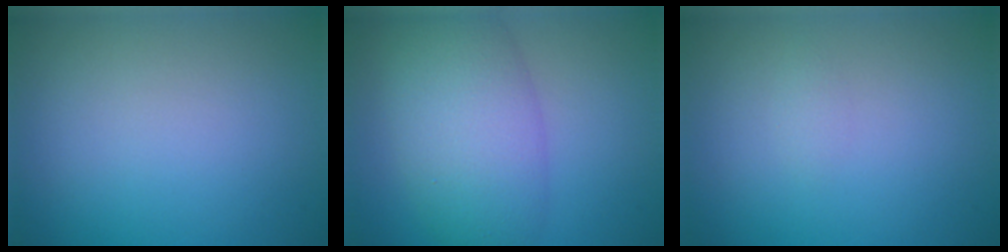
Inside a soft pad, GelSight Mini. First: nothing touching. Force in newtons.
{"total": 7.4, "press": 7.4, "slide": 0.2}
{"total": 0.6, "press": 0.6, "slide": 0.1}